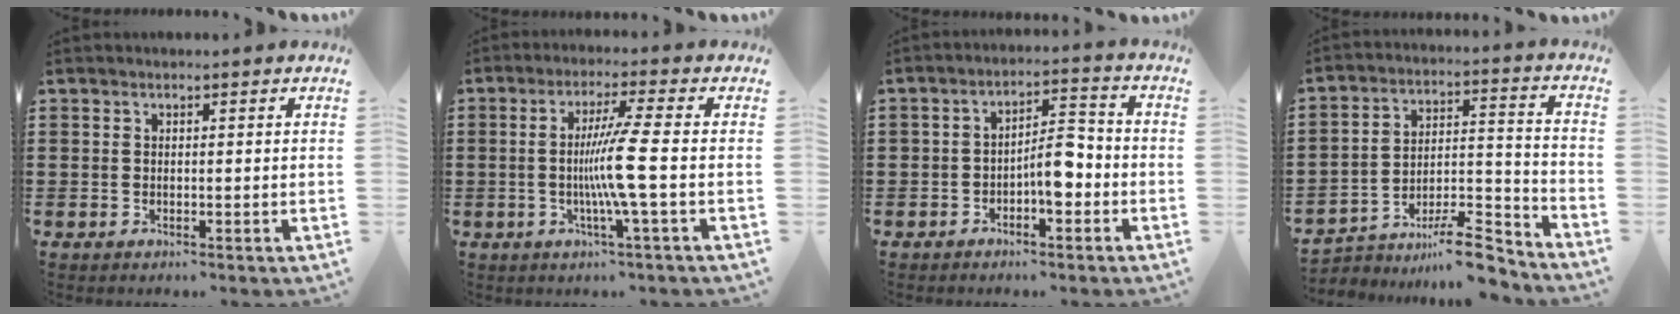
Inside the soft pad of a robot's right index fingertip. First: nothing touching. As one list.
[{"total": 7.6, "force": [-1.1, -1.0, 7.5], "torque": [-0.144, -0.017, -0.029]}, {"total": 5.9, "force": [-2.3, 2.5, 4.9], "torque": [-0.074, 0.012, -0.045]}, {"total": 10.7, "force": [-8.5, 2.9, 5.8], "torque": [-0.075, 0.038, -0.156]}]